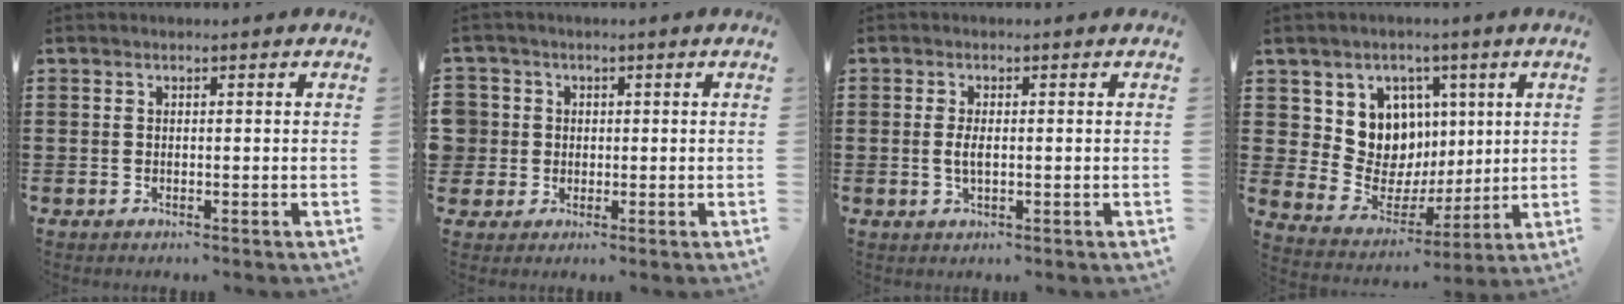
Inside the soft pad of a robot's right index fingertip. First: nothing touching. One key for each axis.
{"total": 3.2, "fx": 0.0, "fy": 3.2, "fz": 0.2, "tx": -0.029, "ty": 0.008, "tz": -0.006}
{"total": 2.4, "fx": -0.1, "fy": 0.7, "fz": 2.2, "tx": -0.057, "ty": -0.006, "tz": -0.008}
{"total": 9.3, "fx": 2.6, "fy": 8.6, "fz": 2.3, "tx": -0.073, "ty": -0.030, "tz": 0.057}